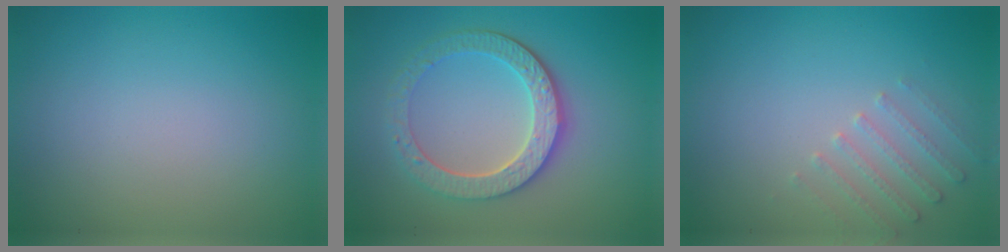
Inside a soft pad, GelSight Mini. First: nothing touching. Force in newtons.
{"total": 4.6, "press": 4.1, "slide": 2.1}
{"total": 1.9, "press": 1.8, "slide": 0.6}